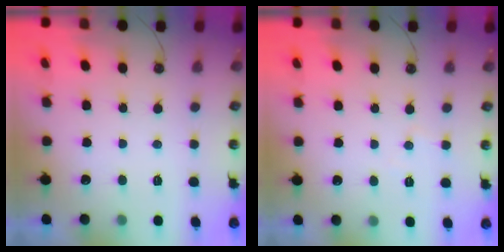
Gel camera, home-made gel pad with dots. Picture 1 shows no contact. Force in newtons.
{"total": 4.3, "press": 4.3, "slide": 0.7}